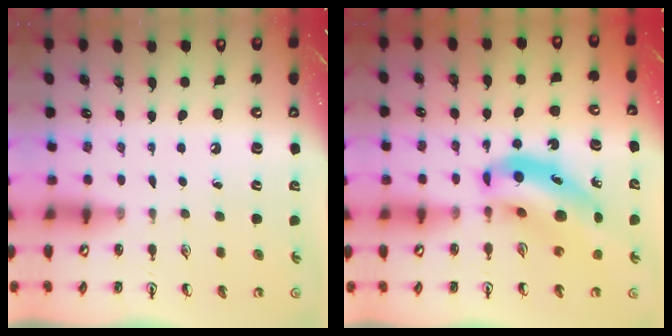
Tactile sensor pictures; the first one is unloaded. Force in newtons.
{"total": 12.8, "press": 12.2, "slide": 3.9}